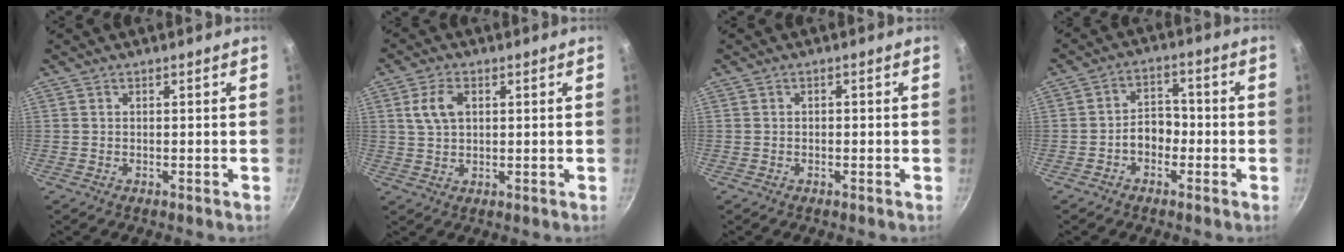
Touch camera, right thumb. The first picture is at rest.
{"total": 5.5, "force": [1.6, 3.4, 4.0], "torque": [-0.080, 0.002, 0.030]}
{"total": 0.7, "force": [-0.1, 0.5, 0.5], "torque": [-0.004, 0.004, -0.002]}
{"total": 5.7, "force": [-1.8, 4.1, 3.4], "torque": [-0.034, 0.027, -0.042]}